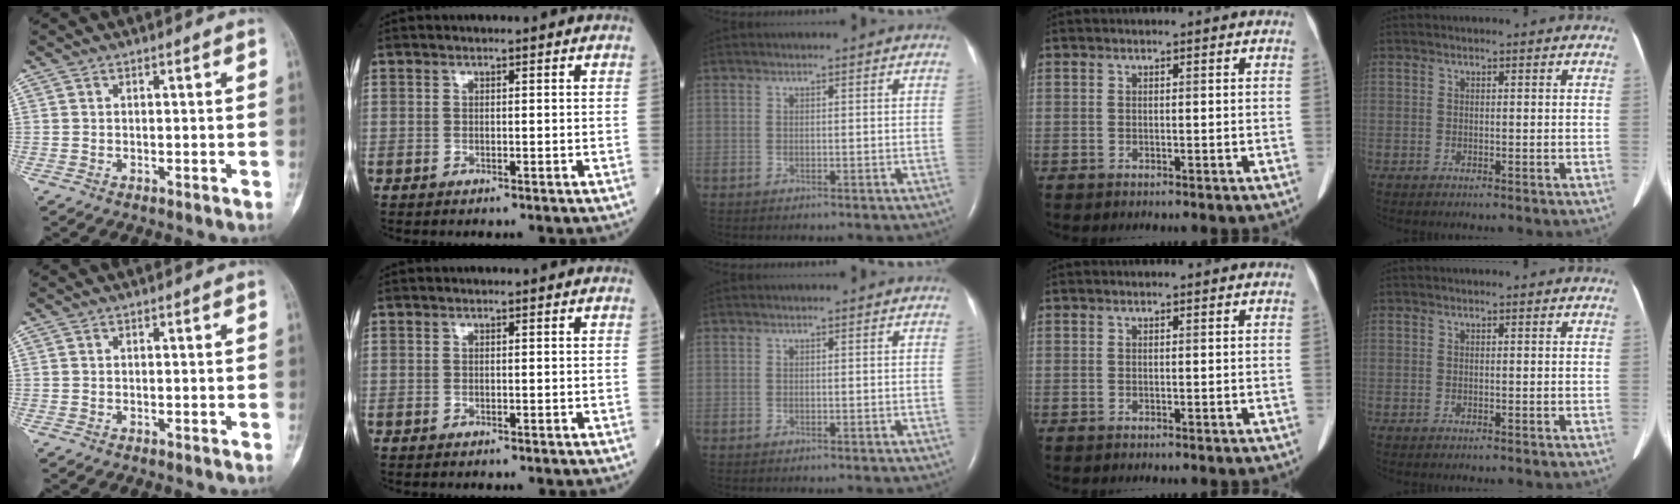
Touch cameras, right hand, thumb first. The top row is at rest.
{}